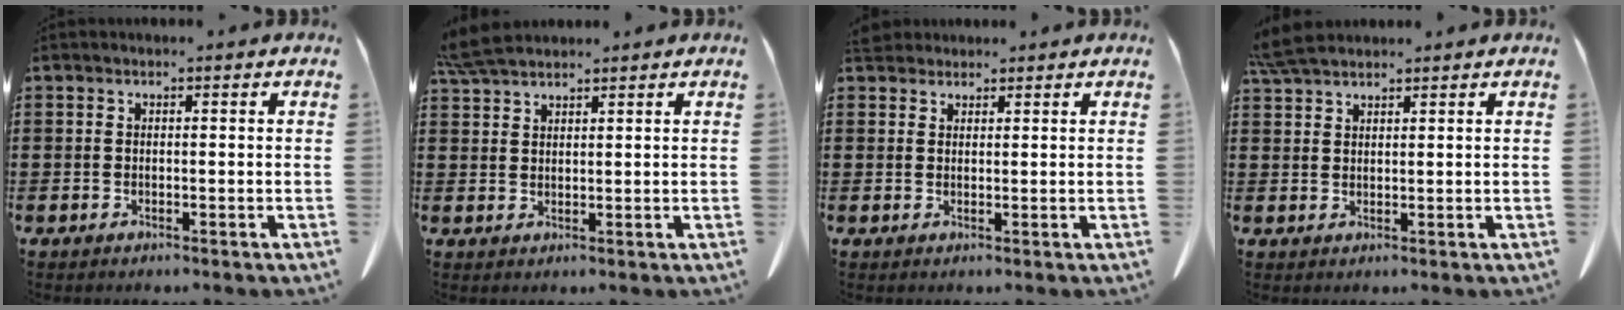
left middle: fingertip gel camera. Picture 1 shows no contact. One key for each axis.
{"total": 4.6, "fx": 4.1, "fy": 0.7, "fz": 2.1, "tx": -0.052, "ty": -0.005, "tz": 0.078}
{"total": 2.6, "fx": 2.3, "fy": 0.9, "fz": 0.6, "tx": -0.020, "ty": 0.001, "tz": 0.046}
{"total": 4.2, "fx": 3.6, "fy": 0.7, "fz": 1.9, "tx": -0.048, "ty": -0.002, "tz": 0.071}